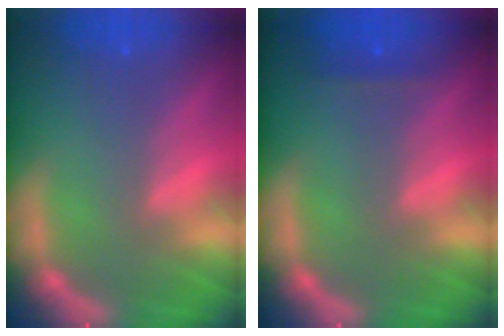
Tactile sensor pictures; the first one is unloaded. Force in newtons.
{"total": 0.9}